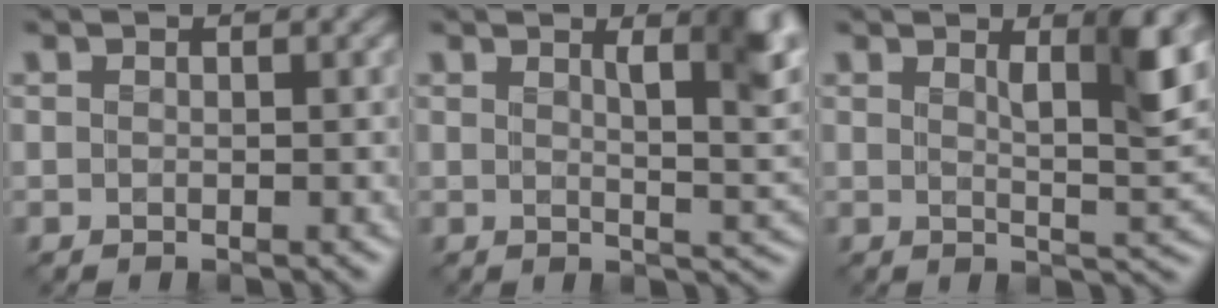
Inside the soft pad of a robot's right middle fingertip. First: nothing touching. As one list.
[{"total": 5.7, "force": [2.4, 1.6, 4.9], "torque": [-0.049, -0.002, 0.035]}, {"total": 5.1, "force": [2.0, 1.2, 4.6], "torque": [-0.065, -0.007, 0.032]}]